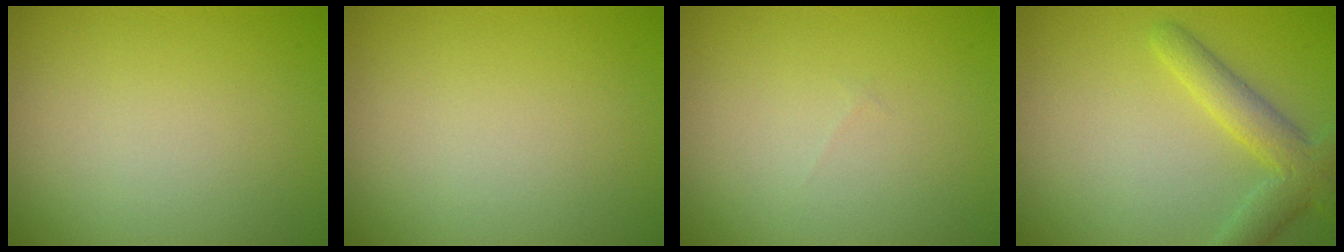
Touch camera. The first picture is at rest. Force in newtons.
{"total": 0.0}
{"total": 0.0}
{"total": 3.8, "press": 3.8, "slide": 0.1}